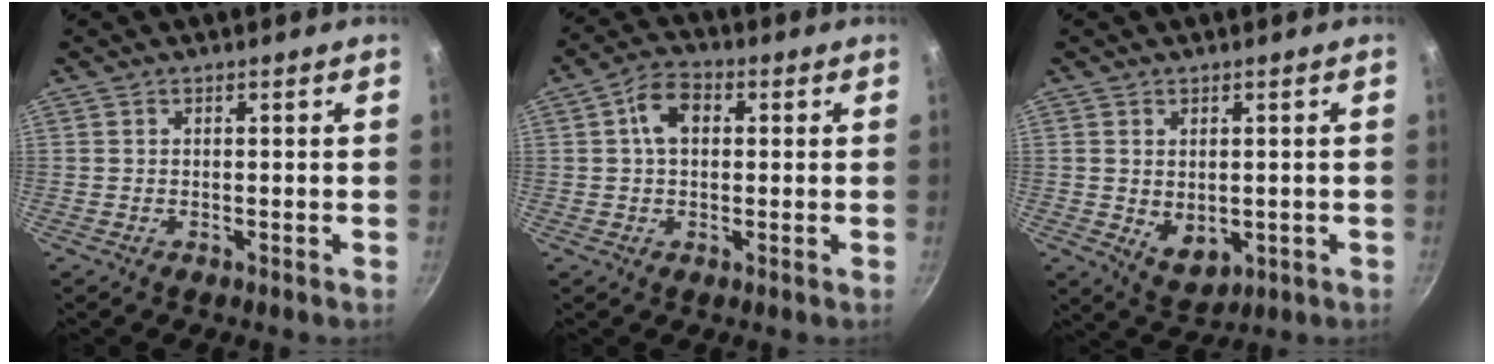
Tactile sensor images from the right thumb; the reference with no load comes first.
{"total": 6.7, "force": [1.3, 4.5, 4.7], "torque": [-0.063, 0.014, 0.013]}
{"total": 5.9, "force": [-0.1, 4.1, 4.2], "torque": [-0.057, -0.015, 0.013]}